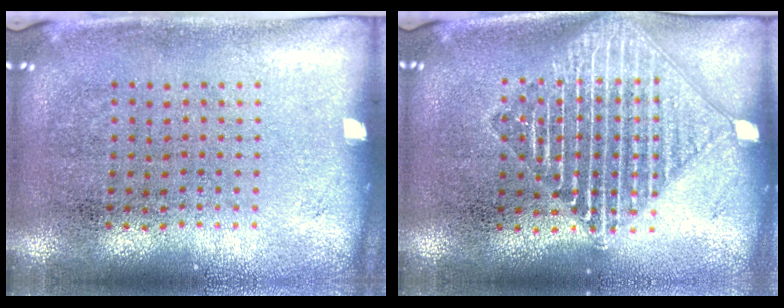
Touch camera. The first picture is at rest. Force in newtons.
{"total": 2.1, "press": 2.1, "slide": 0.3}